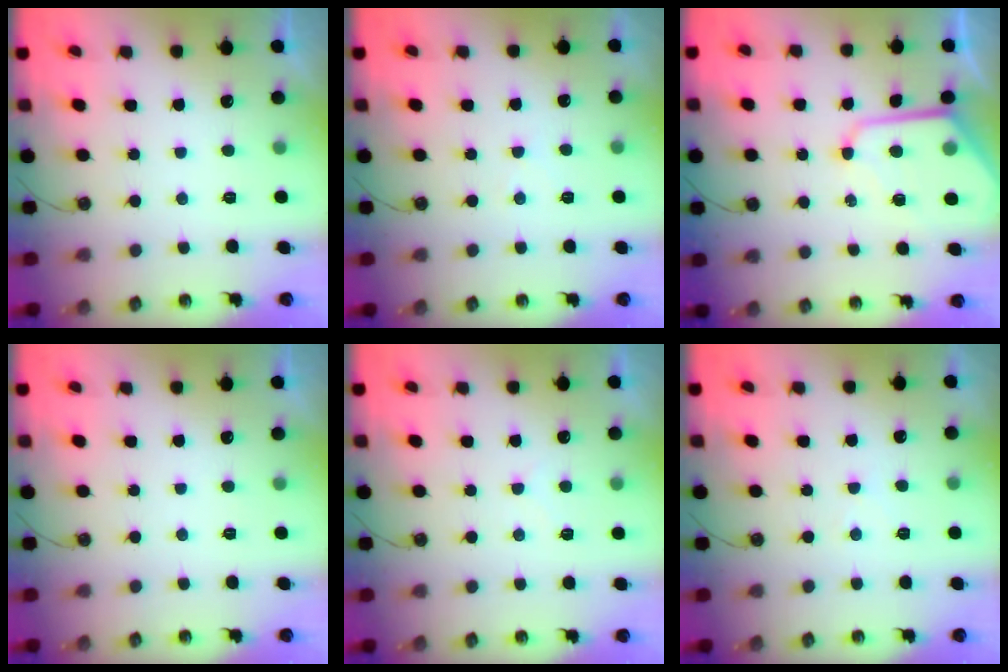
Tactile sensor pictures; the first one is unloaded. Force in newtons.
{"total": 2.5, "press": 2.5, "slide": 0.4}
{"total": 10.4, "press": 10.4, "slide": 0.9}
{"total": 0.0}
{"total": 5.3, "press": 5.3, "slide": 0.7}
{"total": 2.5, "press": 2.5, "slide": 0.4}